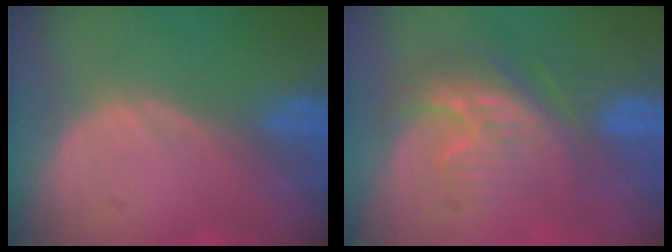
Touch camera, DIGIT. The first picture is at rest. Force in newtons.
{"total": 8.2, "press": 7.3, "slide": 3.6}